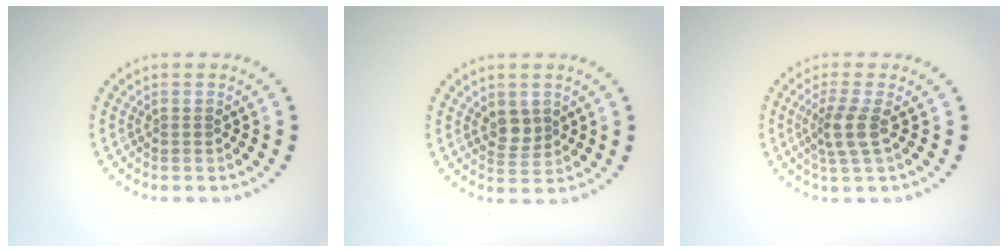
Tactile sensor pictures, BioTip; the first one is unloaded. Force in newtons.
{"total": 2.0, "press": 1.8, "slide": 0.9}
{"total": 2.7, "press": 2.1, "slide": 1.7}